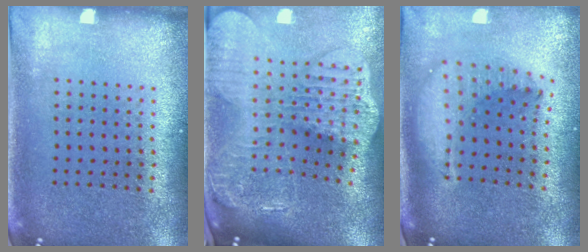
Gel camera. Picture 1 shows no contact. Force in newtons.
{"total": 4.4, "press": 3.3, "slide": 2.9}
{"total": 1.8, "press": 1.4, "slide": 1.0}